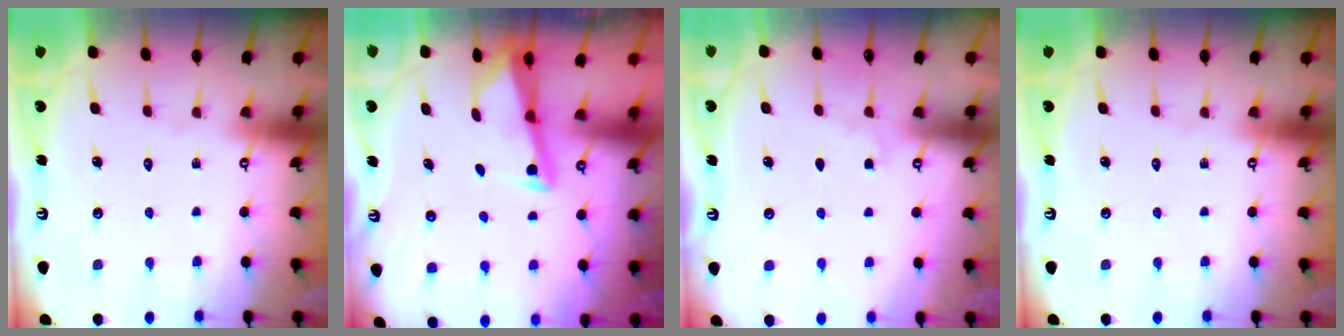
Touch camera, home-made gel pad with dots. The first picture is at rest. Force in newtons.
{"total": 2.9, "press": 2.9, "slide": 0.2}
{"total": 3.2, "press": 3.2, "slide": 0.5}
{"total": 0.0}